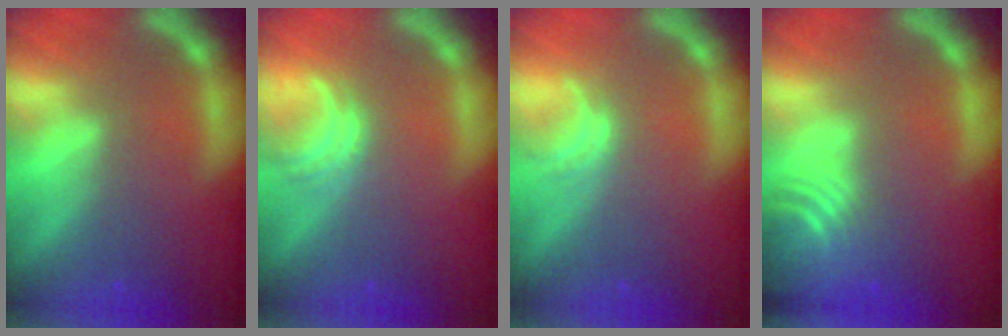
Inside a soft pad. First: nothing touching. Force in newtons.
{"total": 2.5}
{"total": 1.5}
{"total": 7.5}